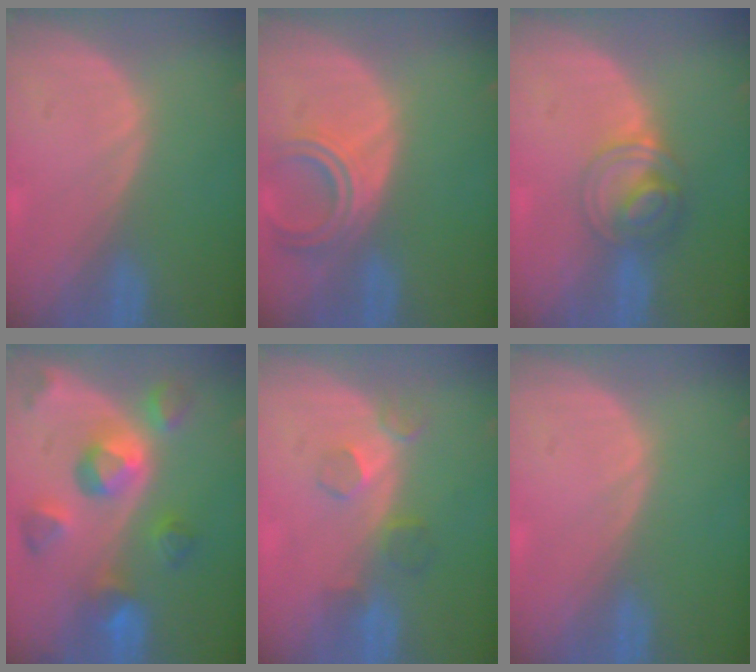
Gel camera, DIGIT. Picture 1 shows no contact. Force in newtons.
{"total": 5.5, "press": 5.1, "slide": 2.1}
{"total": 6.2, "press": 5.3, "slide": 3.1}
{"total": 9.7, "press": 8.8, "slide": 4.1}
{"total": 4.3, "press": 3.9, "slide": 1.7}
{"total": 0.0}